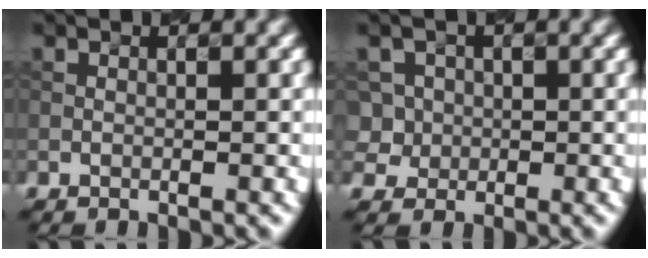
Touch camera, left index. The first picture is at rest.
{"total": 3.5, "force": [0.5, 3.3, 0.7], "torque": [-0.006, 0.016, 0.002]}